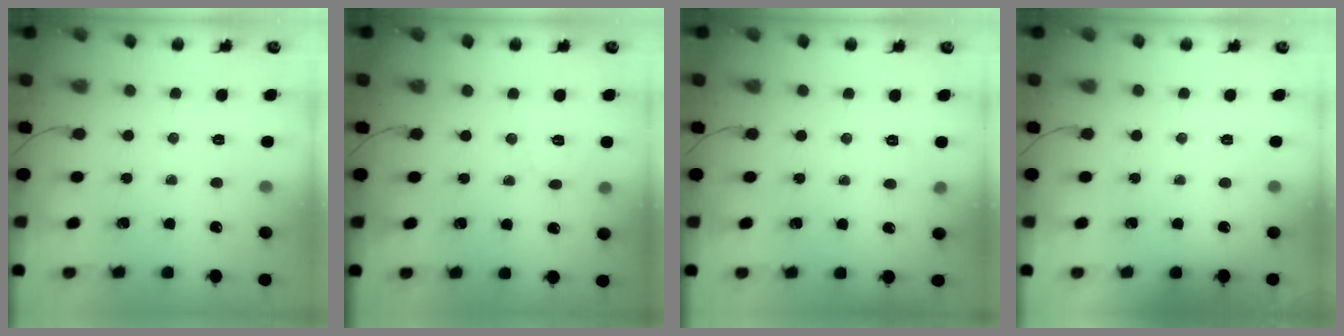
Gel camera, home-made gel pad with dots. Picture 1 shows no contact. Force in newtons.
{"total": 4.7, "press": 4.4, "slide": 1.5}
{"total": 5.2, "press": 5.0, "slide": 1.3}
{"total": 1.9, "press": 1.9, "slide": 0.3}